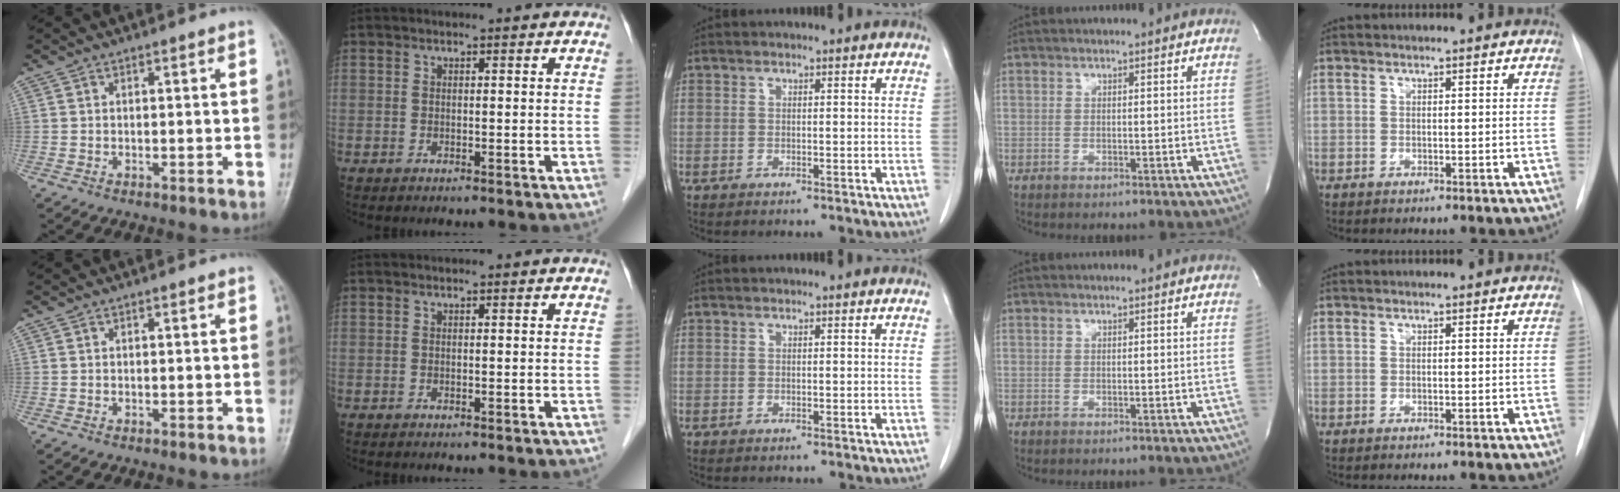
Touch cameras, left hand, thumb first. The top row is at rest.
{}